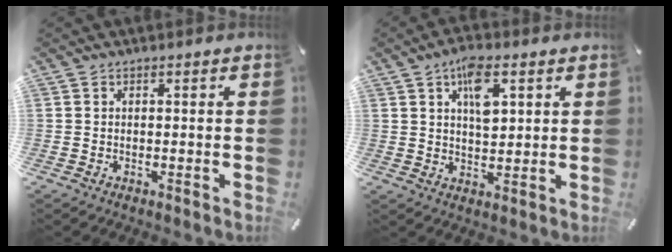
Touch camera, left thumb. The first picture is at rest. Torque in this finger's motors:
{"motor_torque": [1.44, 1.57, 0.71, -0.79, 0.37]}